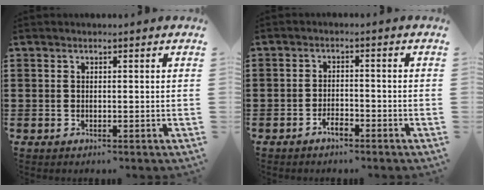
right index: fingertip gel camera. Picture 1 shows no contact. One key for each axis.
{"total": 2.3, "fx": -1.8, "fy": 0.6, "fz": 1.3, "tx": -0.025, "ty": 0.003, "tz": -0.035}